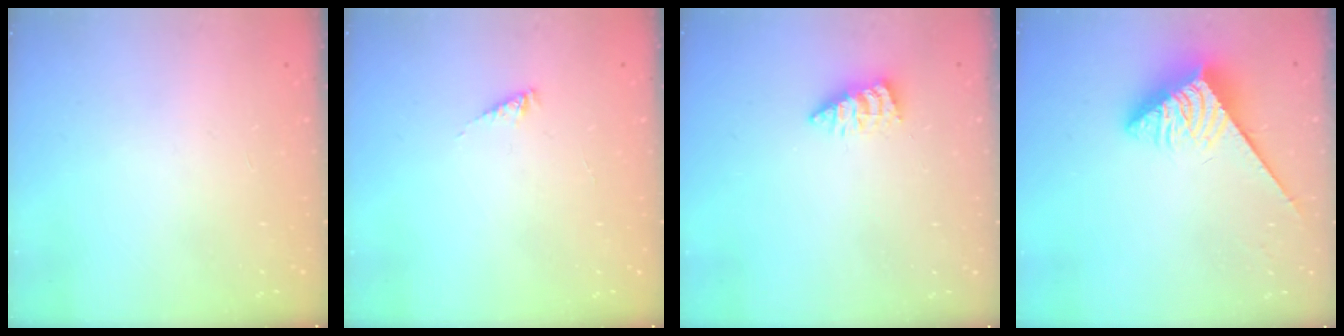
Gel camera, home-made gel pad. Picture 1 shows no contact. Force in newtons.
{"total": 1.7, "press": 1.6, "slide": 0.3}
{"total": 2.5, "press": 2.5, "slide": 0.1}
{"total": 3.8, "press": 3.8, "slide": 0.4}